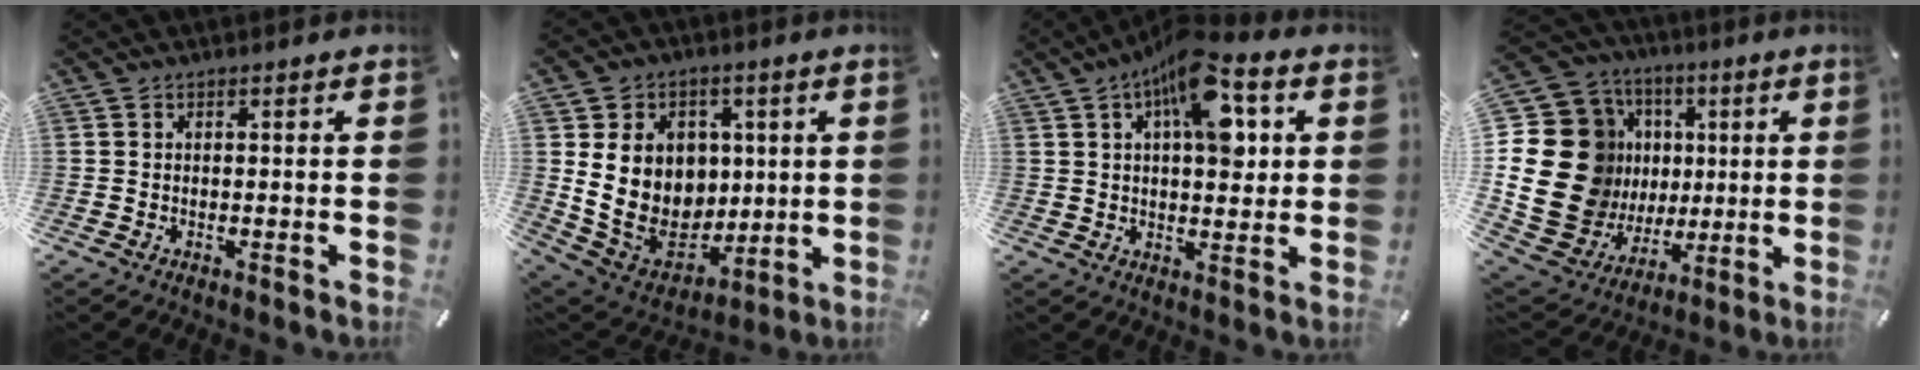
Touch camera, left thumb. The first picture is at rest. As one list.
[{"total": 16.7, "force": [2.9, 14.2, 8.4], "torque": [-0.151, -0.027, 0.066]}, {"total": 13.9, "force": [5.5, 6.5, 11.0], "torque": [-0.157, -0.020, 0.090]}, {"total": 25.7, "force": [2.7, 21.7, 13.5], "torque": [-0.280, -0.035, 0.094]}]